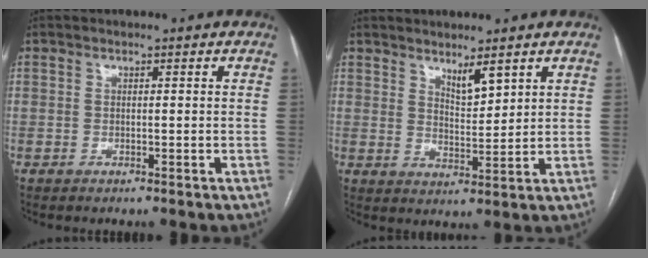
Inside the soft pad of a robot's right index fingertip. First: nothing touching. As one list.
[{"total": 4.0, "force": [3.0, 0.8, 2.6], "torque": [-0.047, -0.013, 0.058]}]